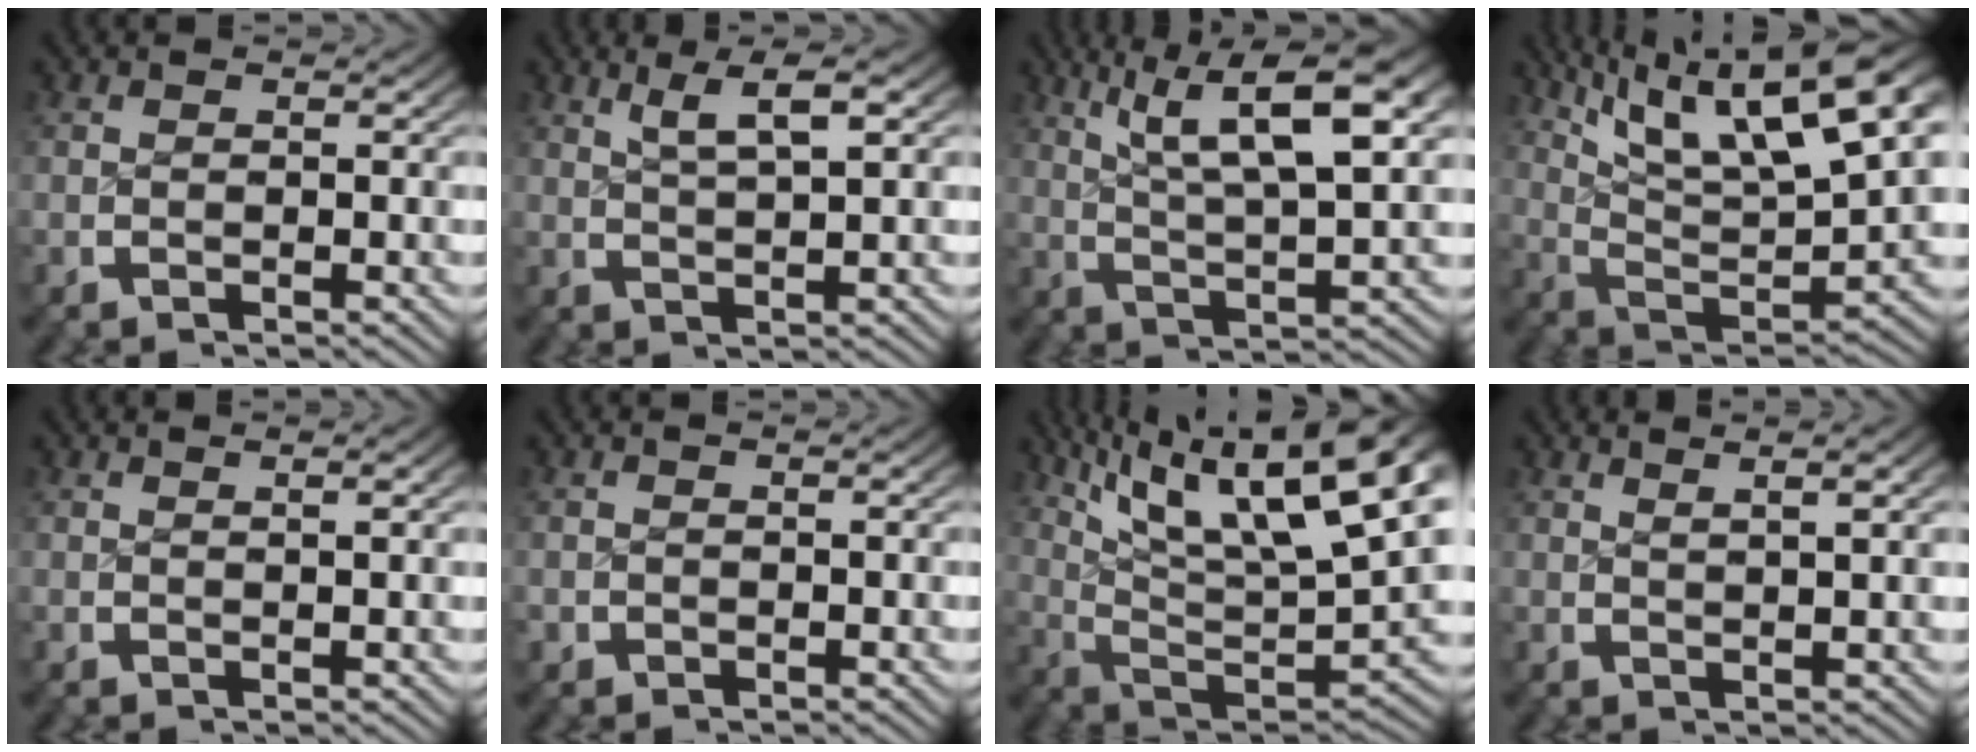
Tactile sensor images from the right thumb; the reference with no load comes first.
{"total": 4.3, "force": [2.3, 1.1, 3.5], "torque": [-0.047, 0.011, 0.042]}
{"total": 8.8, "force": [2.8, 3.8, 7.5], "torque": [-0.122, -0.007, 0.049]}
{"total": 13.2, "force": [4.0, 6.6, 10.7], "torque": [-0.171, -0.010, 0.068]}
{"total": 0.7, "force": [0.5, -0.1, 0.5], "torque": [-0.006, 0.000, 0.011]}
{"total": 0.7, "force": [-0.4, 0.6, 0.0], "torque": [-0.002, -0.008, -0.005]}
{"total": 14.7, "force": [3.8, 7.7, 11.9], "torque": [-0.199, -0.025, 0.073]}
{"total": 2.5, "force": [1.8, 0.1, 1.6], "torque": [-0.020, 0.005, 0.034]}